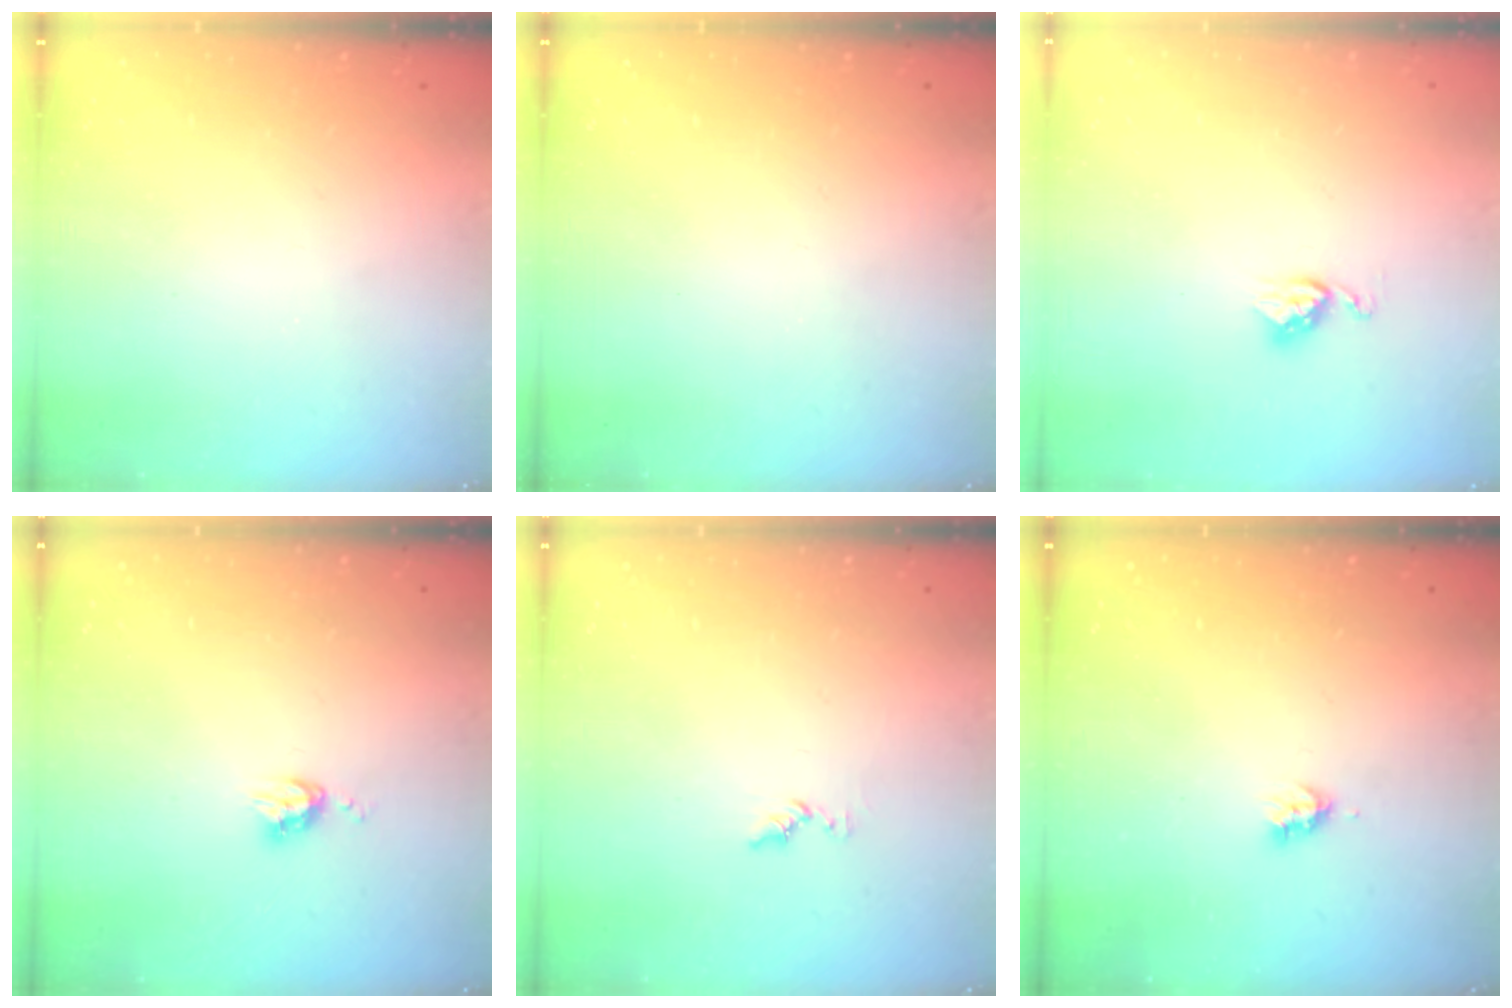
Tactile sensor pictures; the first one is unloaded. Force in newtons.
{"total": 0.0}
{"total": 3.5, "press": 3.5, "slide": 0.5}
{"total": 4.2, "press": 4.1, "slide": 0.6}
{"total": 5.6, "press": 5.6, "slide": 0.5}
{"total": 3.5, "press": 3.4, "slide": 0.5}